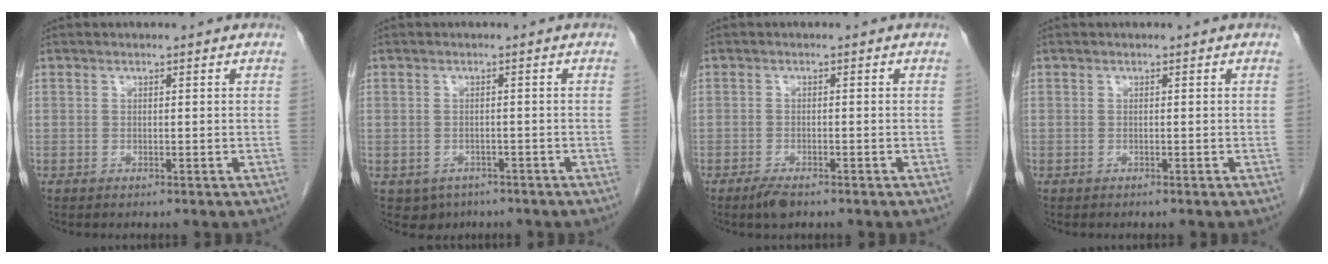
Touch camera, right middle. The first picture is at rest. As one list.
[{"total": 3.6, "force": [-2.3, 2.7, 0.6], "torque": [-0.008, 0.005, -0.027]}, {"total": 2.5, "force": [-1.8, 0.7, 1.5], "torque": [-0.035, -0.004, -0.030]}, {"total": 0.0}]